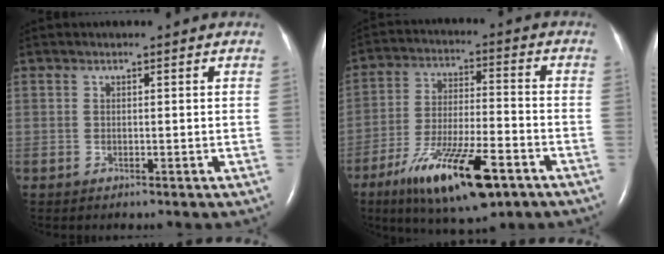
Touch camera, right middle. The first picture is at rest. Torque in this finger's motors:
{"motor_torque": [1.28, -0.86, 0.61, 0.21]}